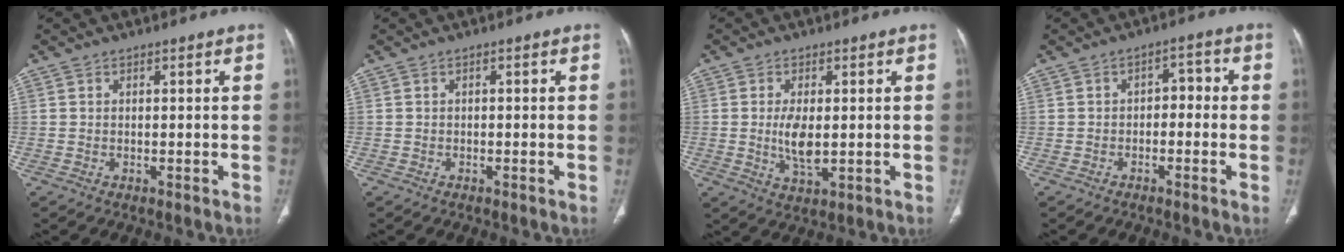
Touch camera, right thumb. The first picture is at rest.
{"total": 0.0}
{"total": 5.9, "force": [0.0, 2.6, 5.3], "torque": [-0.101, -0.013, 0.005]}
{"total": 3.7, "force": [-0.8, 2.4, 2.7], "torque": [-0.020, 0.025, -0.019]}